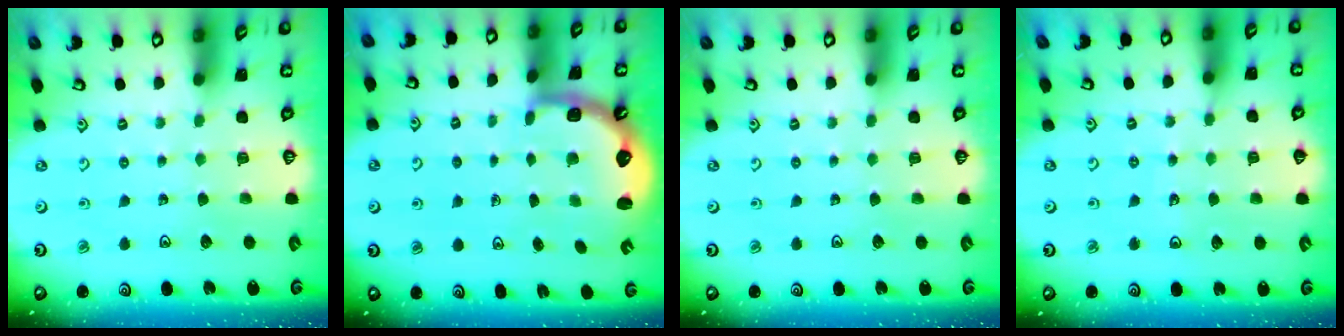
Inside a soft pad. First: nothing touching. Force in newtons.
{"total": 2.9, "press": 2.4, "slide": 1.6}
{"total": 0.0}
{"total": 5.1, "press": 4.4, "slide": 2.6}